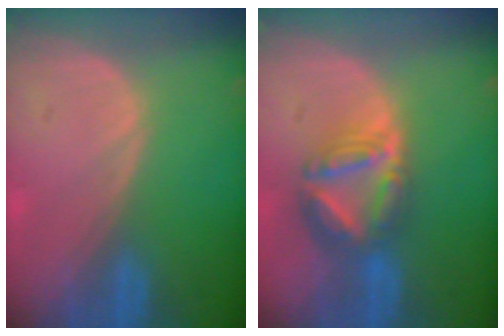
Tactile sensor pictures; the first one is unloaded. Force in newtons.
{"total": 8.0, "press": 6.9, "slide": 4.0}